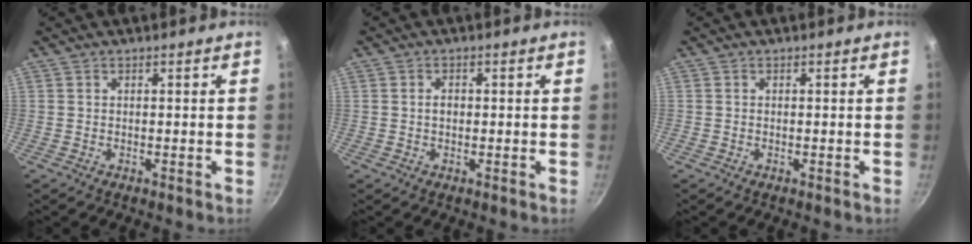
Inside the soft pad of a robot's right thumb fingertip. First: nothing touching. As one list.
[{"total": 1.6, "force": [0.0, 1.2, 1.1], "torque": [-0.013, 0.006, 0.000]}, {"total": 0.0}]